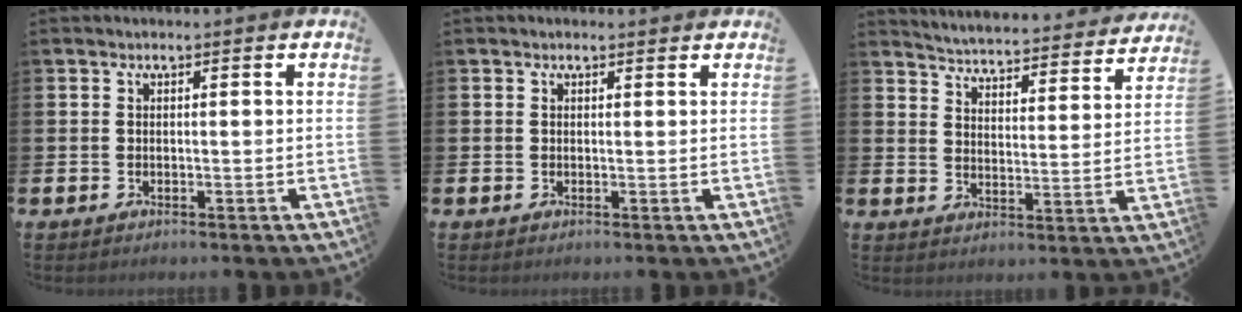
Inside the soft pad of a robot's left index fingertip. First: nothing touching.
{"total": 0.5, "force": [0.4, 0.1, 0.2], "torque": [0.006, -0.001, 0.005]}
{"total": 4.9, "force": [4.9, 0.3, 0.4], "torque": [-0.023, -0.047, 0.079]}